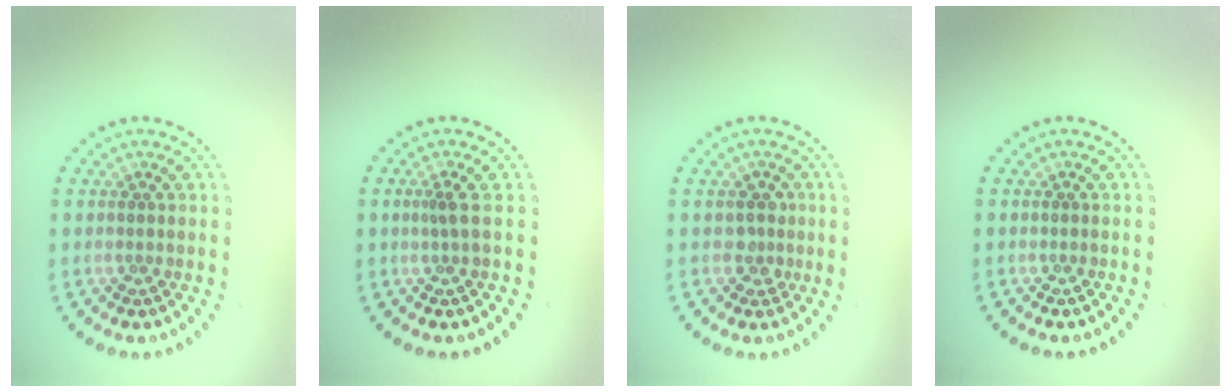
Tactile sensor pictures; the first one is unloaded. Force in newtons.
{"total": 0.9, "press": 0.5, "slide": 0.8}
{"total": 1.5, "press": 1.2, "slide": 0.9}
{"total": 0.0}